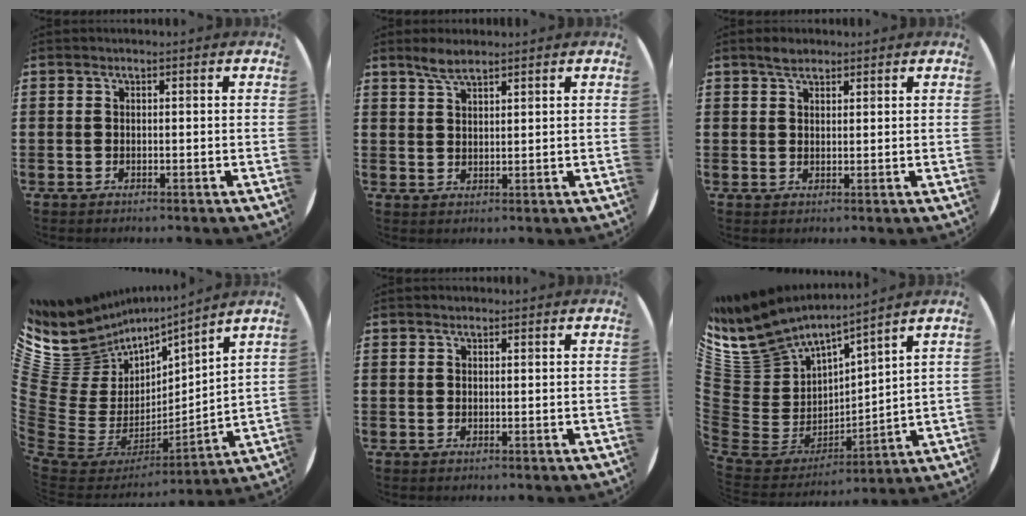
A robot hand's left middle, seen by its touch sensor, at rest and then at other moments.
{"total": 2.9, "force": [2.4, 0.7, 1.5], "torque": [-0.032, 0.004, 0.045]}
{"total": 2.0, "force": [1.8, 0.8, 0.6], "torque": [-0.006, 0.002, 0.031]}
{"total": 8.5, "force": [4.5, 7.2, 0.6], "torque": [-0.077, -0.058, 0.088]}
{"total": 0.0}
{"total": 7.3, "force": [5.9, 4.2, 0.0], "torque": [-0.054, -0.068, 0.109]}